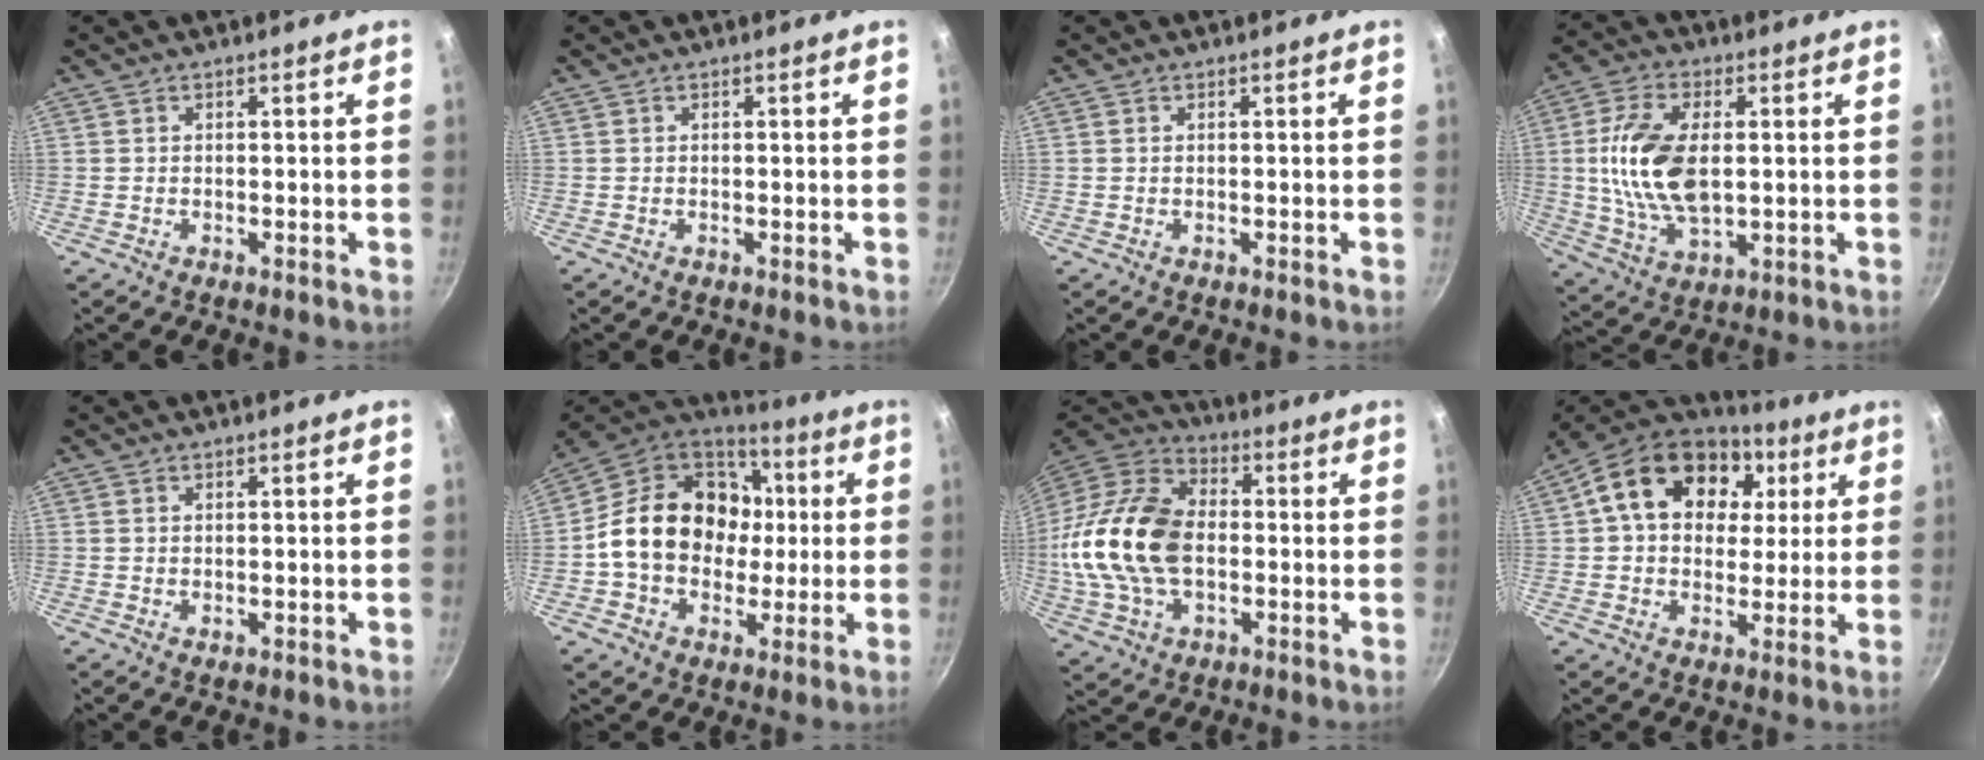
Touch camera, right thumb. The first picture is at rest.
{"total": 0.0}
{"total": 0.0}
{"total": 15.0, "force": [1.1, 8.2, 12.5], "torque": [-0.235, 0.004, 0.023]}
{"total": 0.6, "force": [0.3, 0.4, 0.3], "torque": [-0.002, -0.006, 0.002]}
{"total": 21.6, "force": [0.5, 17.4, 12.9], "torque": [-0.190, 0.036, 0.002]}
{"total": 21.3, "force": [-0.9, 13.9, 16.1], "torque": [-0.303, 0.031, -0.024]}
{"total": 19.4, "force": [5.8, 14.3, 11.7], "torque": [-0.188, 0.015, 0.083]}